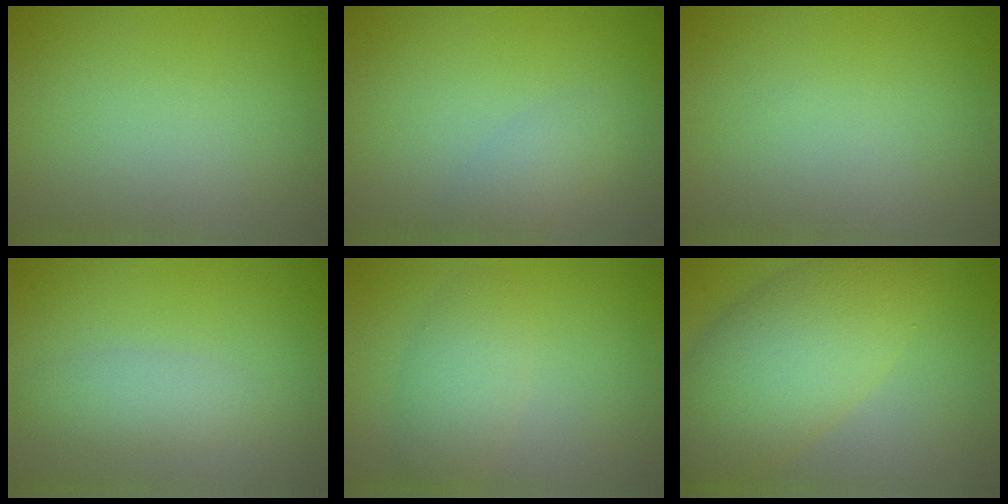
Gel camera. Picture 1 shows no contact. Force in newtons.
{"total": 2.0, "press": 2.0, "slide": 0.1}
{"total": 0.0}
{"total": 2.3, "press": 2.3, "slide": 0.1}
{"total": 3.0, "press": 3.0, "slide": 0.1}
{"total": 8.1, "press": 8.1, "slide": 0.1}